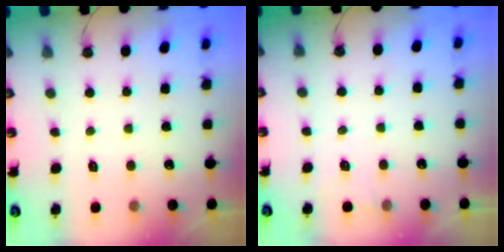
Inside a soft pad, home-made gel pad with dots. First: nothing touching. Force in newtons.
{"total": 4.5, "press": 1.8, "slide": 4.1}